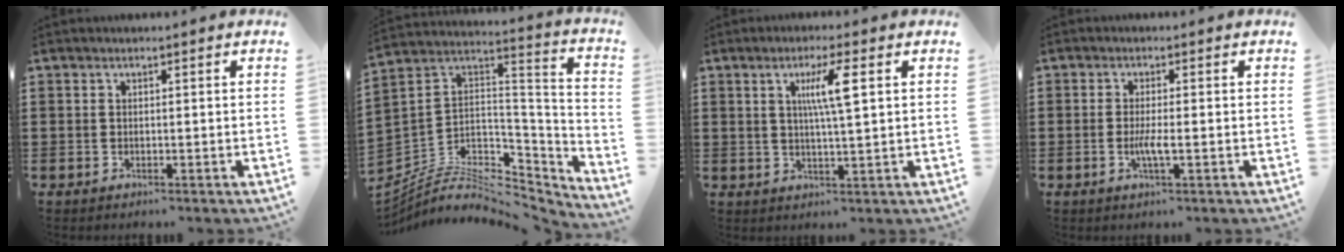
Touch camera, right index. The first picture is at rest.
{"total": 6.9, "force": [-4.7, 4.0, 3.2], "torque": [-0.071, -0.009, -0.085]}
{"total": 5.8, "force": [1.8, 0.4, 5.6], "torque": [-0.112, 0.003, 0.024]}
{"total": 3.1, "force": [-0.8, 0.4, 2.9], "torque": [-0.058, -0.006, -0.016]}